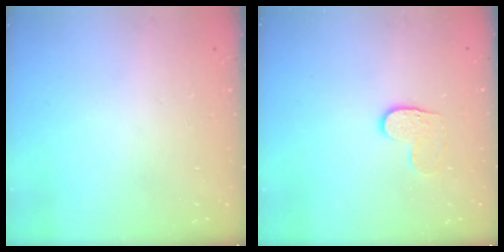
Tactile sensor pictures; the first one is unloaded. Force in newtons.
{"total": 4.0, "press": 4.0, "slide": 0.4}